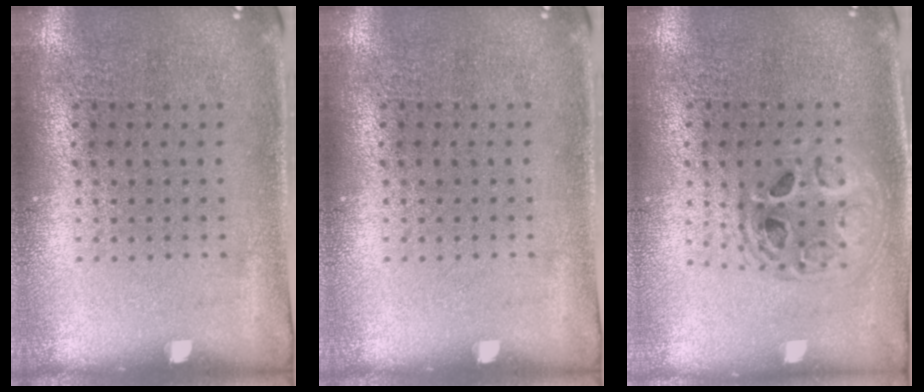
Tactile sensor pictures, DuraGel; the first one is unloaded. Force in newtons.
{"total": 0.0}
{"total": 1.4, "press": 1.2, "slide": 0.6}